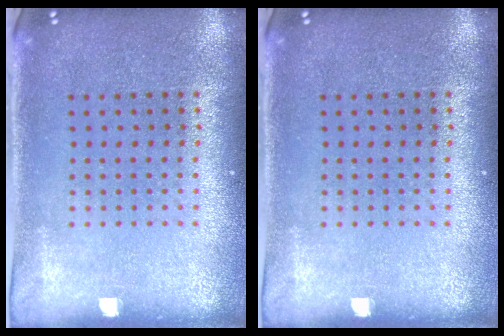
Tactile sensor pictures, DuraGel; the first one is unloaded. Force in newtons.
{"total": 0.0}